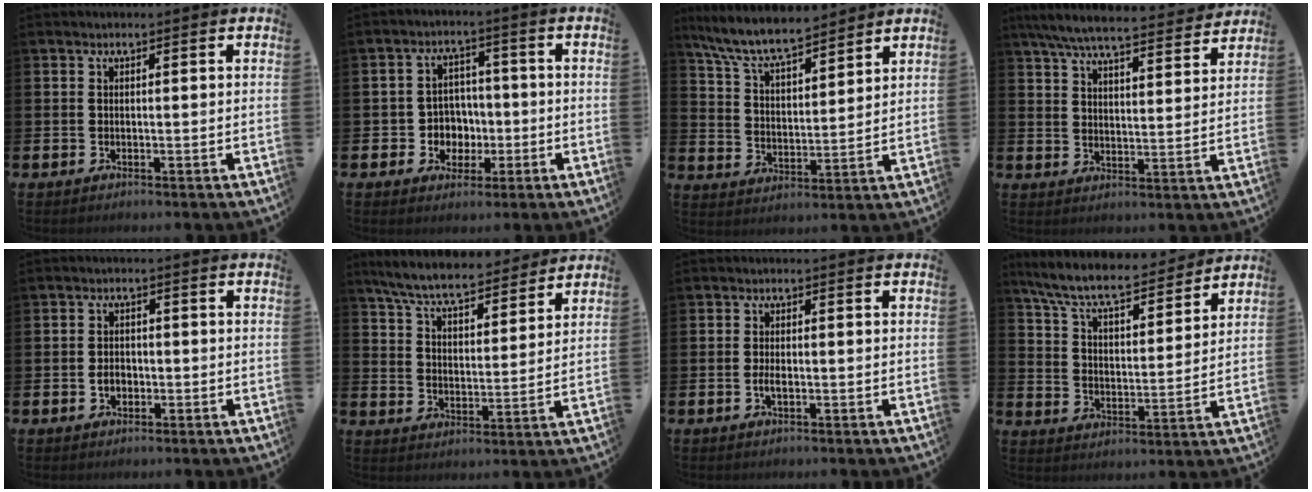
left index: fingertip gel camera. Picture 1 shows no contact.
{"total": 4.4, "force": [-0.4, 4.3, 0.7], "torque": [-0.026, 0.001, -0.014]}
{"total": 8.1, "force": [7.5, 1.3, 2.8], "torque": [-0.082, -0.044, 0.134]}
{"total": 7.4, "force": [6.9, 0.8, 2.6], "torque": [-0.064, -0.043, 0.120]}
{"total": 2.1, "force": [-0.6, 1.6, 1.2], "torque": [-0.011, 0.000, -0.016]}
{"total": 7.6, "force": [7.0, 1.4, 2.5], "torque": [-0.077, -0.039, 0.123]}
{"total": 1.6, "force": [-0.4, 0.6, 1.4], "torque": [-0.021, -0.003, -0.008]}
{"total": 8.6, "force": [7.8, 1.6, 3.2], "torque": [-0.095, -0.051, 0.135]}